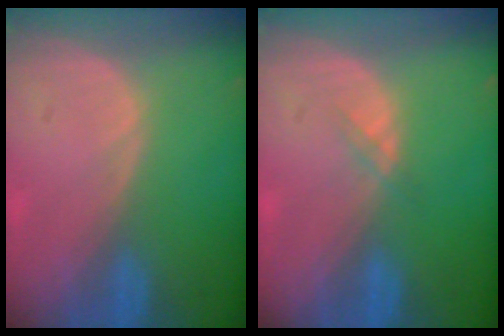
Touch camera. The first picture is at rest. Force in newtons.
{"total": 1.0, "press": 1.0, "slide": 0.2}